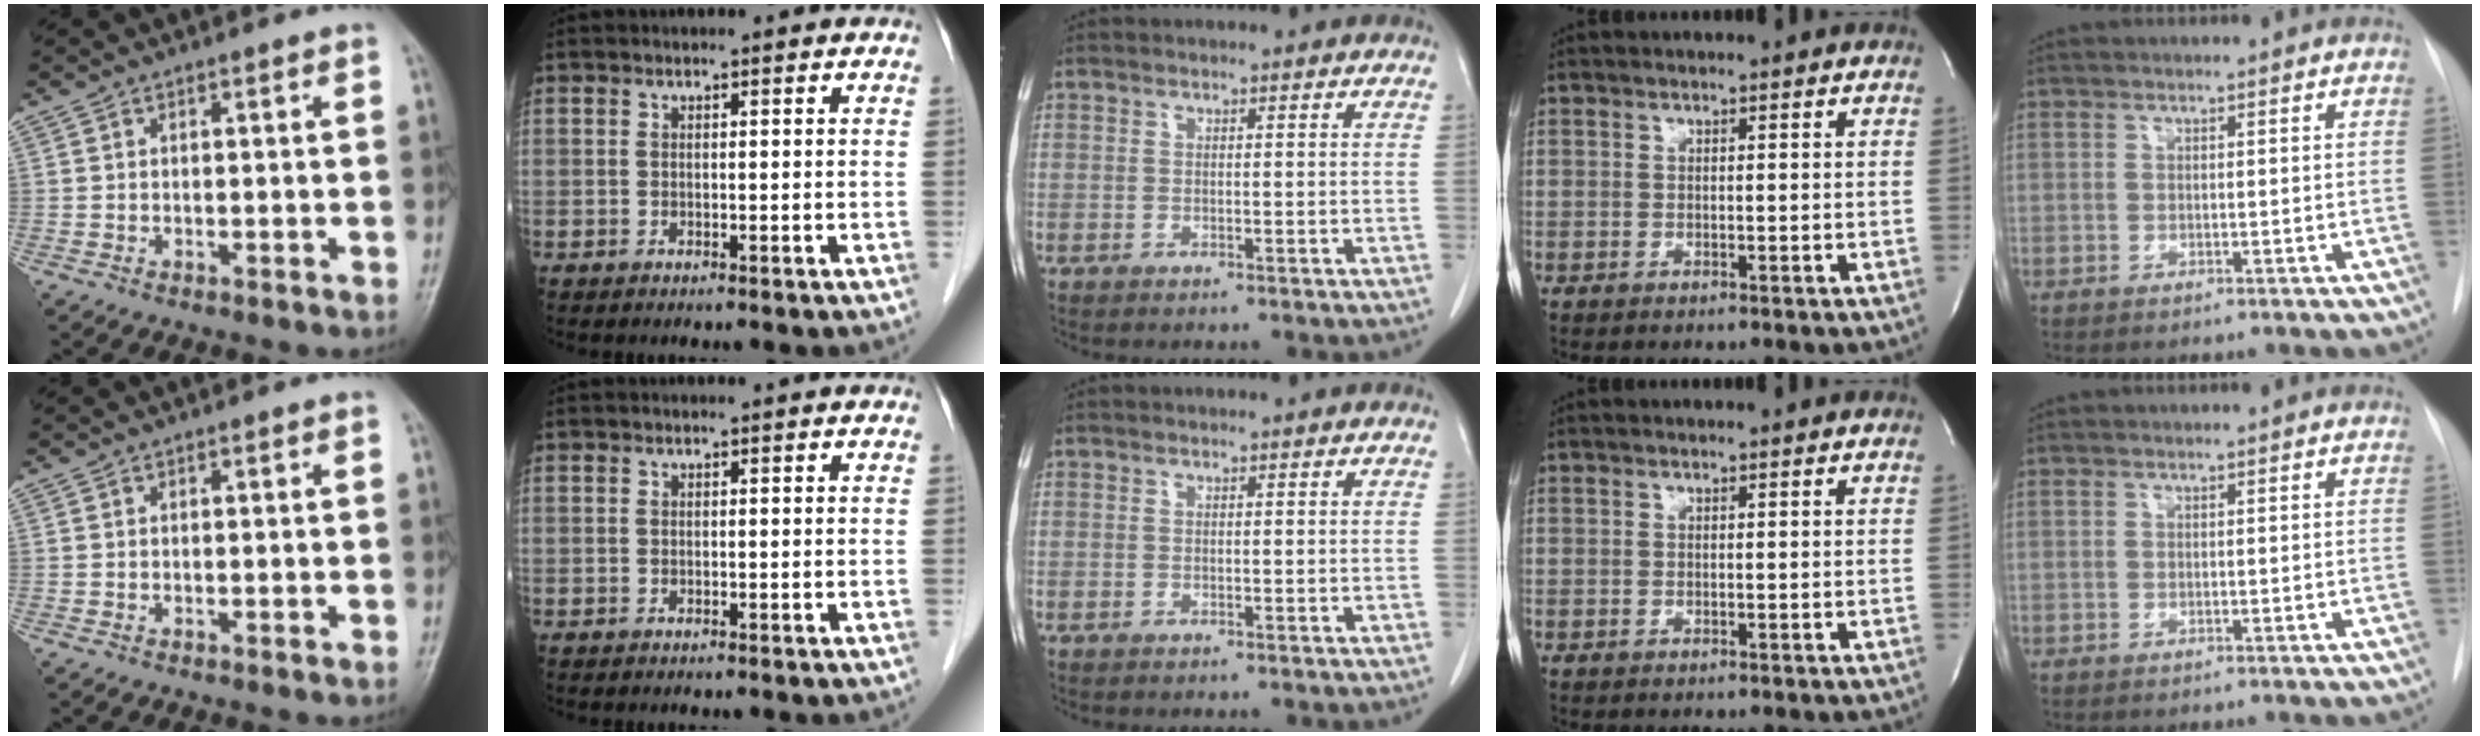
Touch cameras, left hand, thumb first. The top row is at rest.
{}